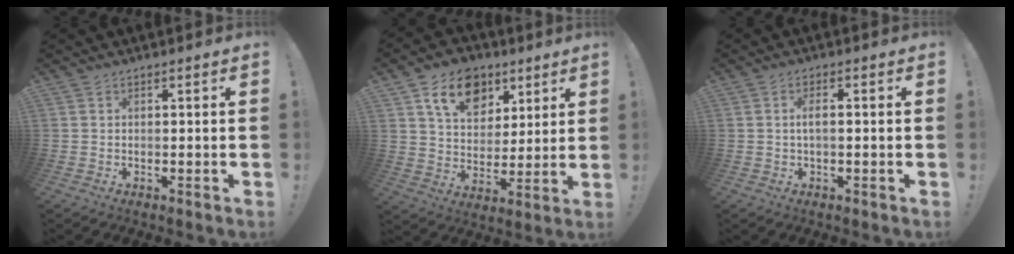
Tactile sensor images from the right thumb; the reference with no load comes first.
{"total": 14.7, "force": [7.8, 10.2, 7.1], "torque": [-0.097, -0.035, 0.146]}
{"total": 3.0, "force": [-0.1, 0.7, 2.9], "torque": [-0.044, 0.000, -0.005]}